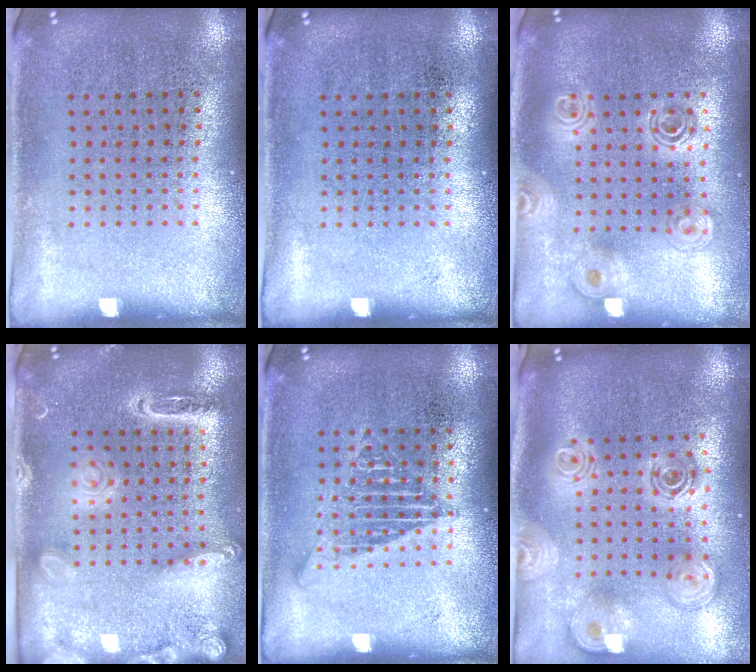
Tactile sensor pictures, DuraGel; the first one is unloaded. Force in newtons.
{"total": 0.0}
{"total": 1.7, "press": 1.5, "slide": 0.8}
{"total": 2.2, "press": 1.9, "slide": 1.1}
{"total": 1.9, "press": 1.9, "slide": 0.2}
{"total": 2.6, "press": 2.0, "slide": 1.7}